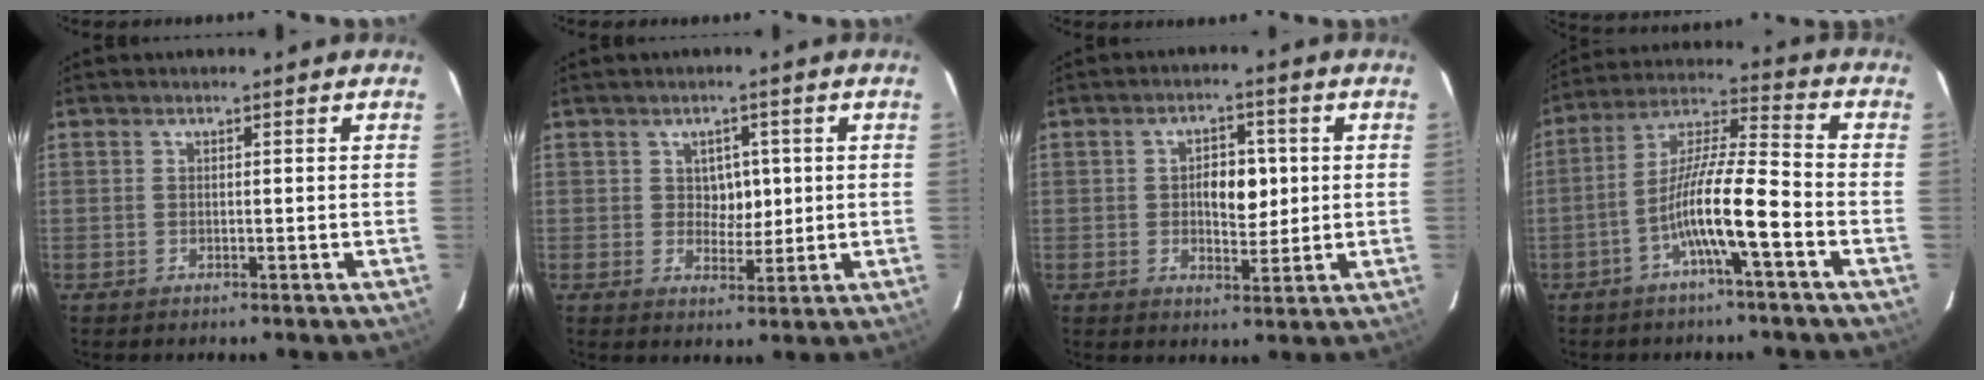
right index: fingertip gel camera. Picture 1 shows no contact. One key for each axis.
{"total": 3.7, "fx": 0.8, "fy": 2.7, "fz": 2.4, "tx": -0.026, "ty": 0.002, "tz": 0.016}
{"total": 5.8, "fx": 0.6, "fy": 3.1, "fz": 4.9, "tx": -0.073, "ty": 0.010, "tz": 0.014}
{"total": 11.3, "fx": -4.5, "fy": 0.2, "fz": 10.3, "tx": -0.198, "ty": 0.014, "tz": -0.085}